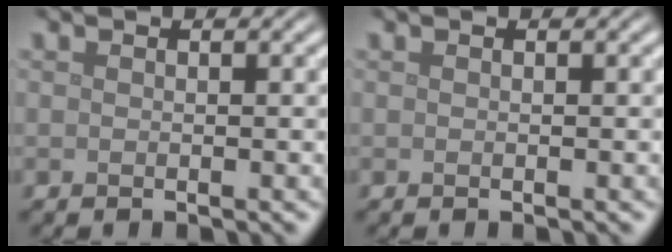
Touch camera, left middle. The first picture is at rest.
{"total": 0.0}